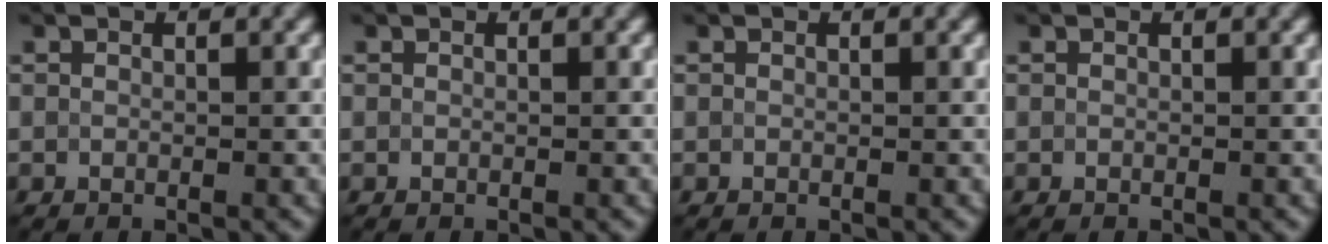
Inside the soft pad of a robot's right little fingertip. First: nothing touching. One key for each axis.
{"total": 0.0}
{"total": 0.0}
{"total": 0.0}